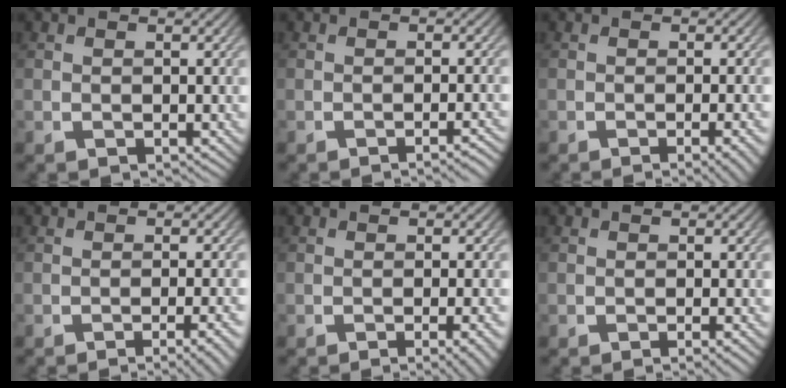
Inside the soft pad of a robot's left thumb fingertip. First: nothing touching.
{"total": 2.2, "force": [-1.4, 0.3, 1.7], "torque": [-0.013, 0.006, -0.027]}
{"total": 3.4, "force": [-1.4, 0.6, 3.0], "torque": [-0.033, 0.005, -0.024]}
{"total": 4.7, "force": [-2.3, 0.9, 4.0], "torque": [-0.046, 0.008, -0.034]}
{"total": 3.8, "force": [-1.6, 0.8, 3.4], "torque": [-0.037, 0.006, -0.025]}
{"total": 1.8, "force": [-0.7, 0.3, 1.6], "torque": [-0.017, 0.001, -0.016]}